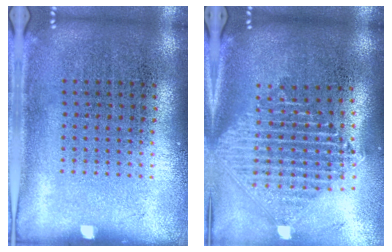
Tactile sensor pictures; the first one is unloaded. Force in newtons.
{"total": 2.4, "press": 1.9, "slide": 1.5}